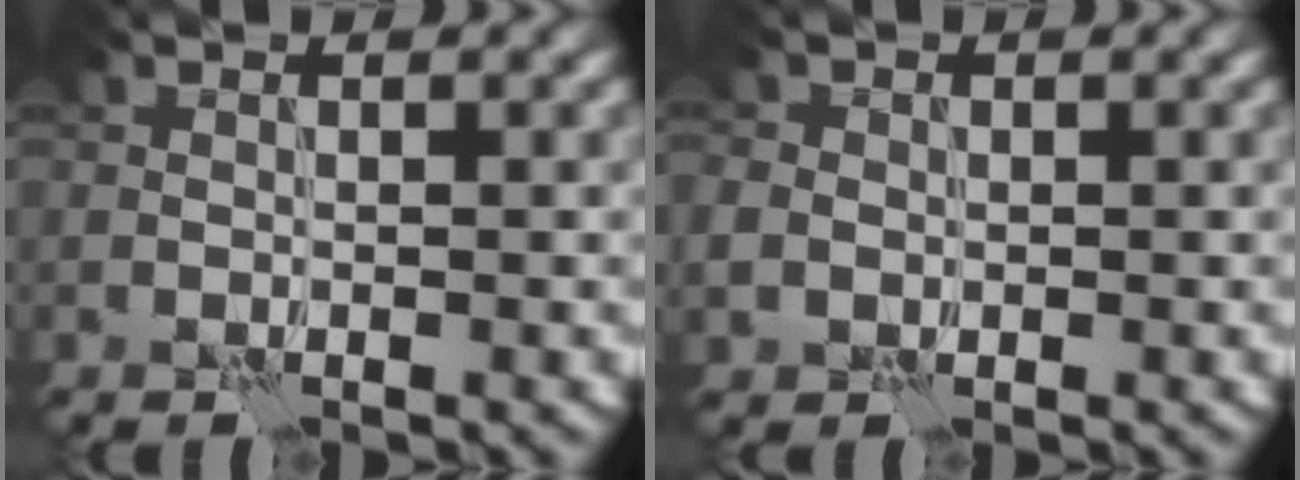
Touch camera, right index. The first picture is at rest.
{"total": 2.2, "force": [0.1, 2.1, 0.6], "torque": [-0.003, 0.004, -0.002]}